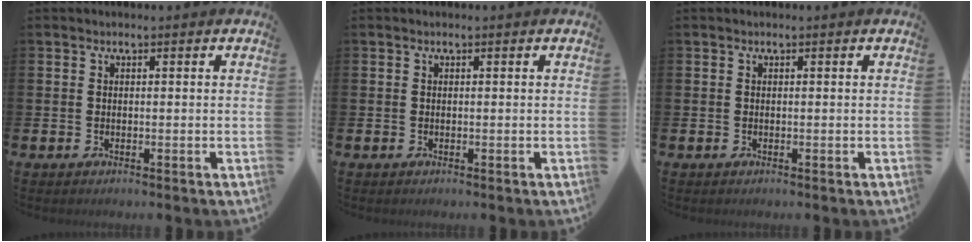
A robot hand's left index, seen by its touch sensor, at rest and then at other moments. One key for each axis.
{"total": 0.0}
{"total": 0.0}